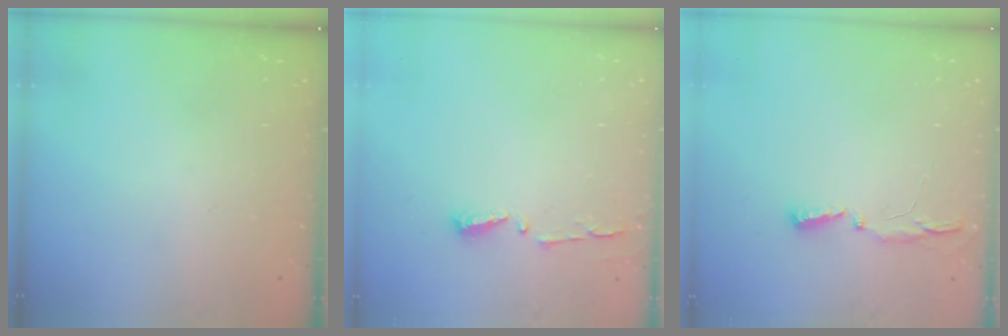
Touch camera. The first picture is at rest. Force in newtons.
{"total": 3.7, "press": 3.7, "slide": 0.5}
{"total": 3.5, "press": 3.4, "slide": 0.8}